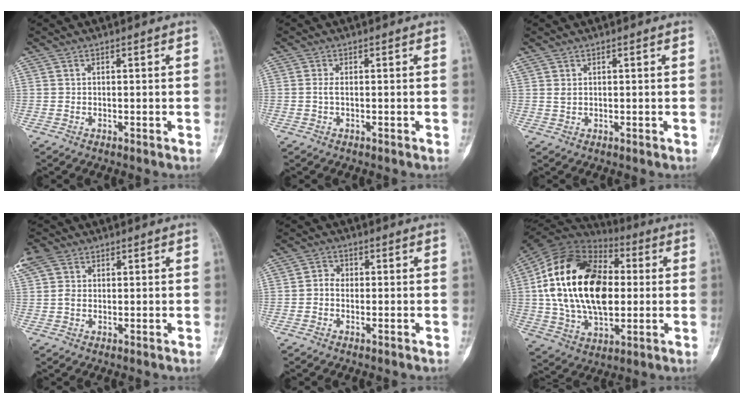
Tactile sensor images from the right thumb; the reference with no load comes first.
{"total": 1.0, "force": [0.0, 0.3, 0.9], "torque": [-0.025, -0.002, 0.002]}
{"total": 1.0, "force": [0.5, 0.5, 0.6], "torque": [-0.015, 0.005, 0.015]}
{"total": 5.4, "force": [2.2, 3.9, 3.0], "torque": [-0.072, 0.015, 0.042]}
{"total": 2.4, "force": [-0.4, 2.0, 1.3], "torque": [-0.009, 0.006, -0.017]}
{"total": 26.9, "force": [2.0, 16.3, 21.3], "torque": [-0.384, 0.006, 0.033]}